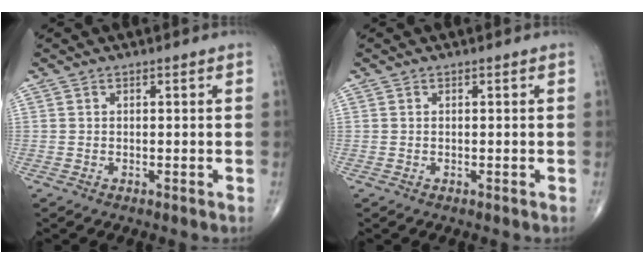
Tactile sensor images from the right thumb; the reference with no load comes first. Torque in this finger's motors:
{"motor_torque": [0.38, 0.84, 0.35, 0.07, -0.06]}